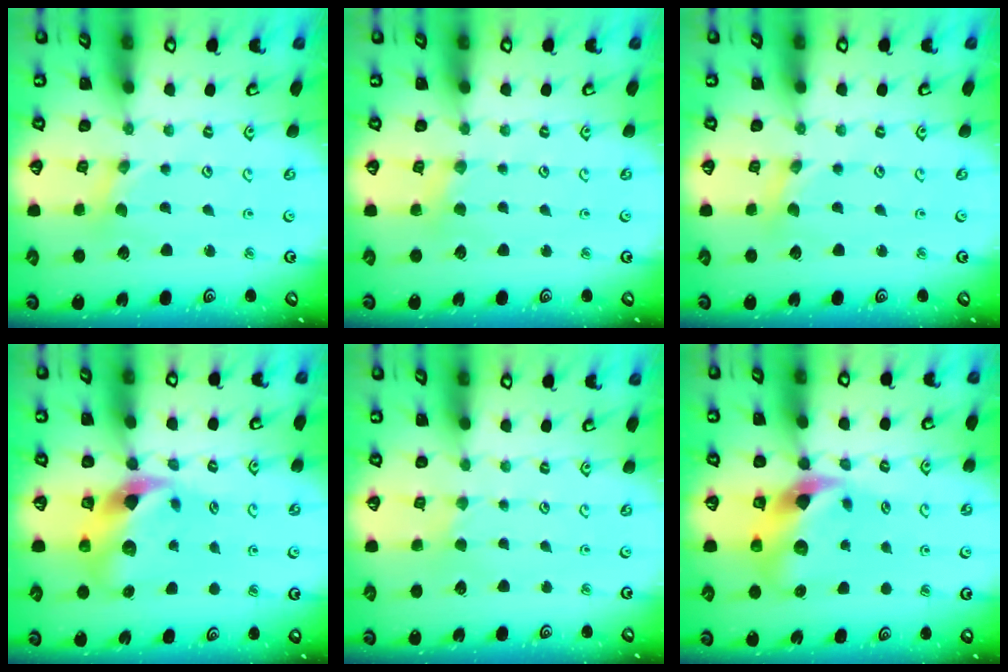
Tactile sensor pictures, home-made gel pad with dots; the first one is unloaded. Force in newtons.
{"total": 2.9, "press": 2.9, "slide": 0.4}
{"total": 1.7, "press": 1.7, "slide": 0.3}
{"total": 11.0, "press": 10.9, "slide": 1.6}
{"total": 1.2, "press": 1.1, "slide": 0.3}
{"total": 10.7, "press": 10.6, "slide": 2.0}